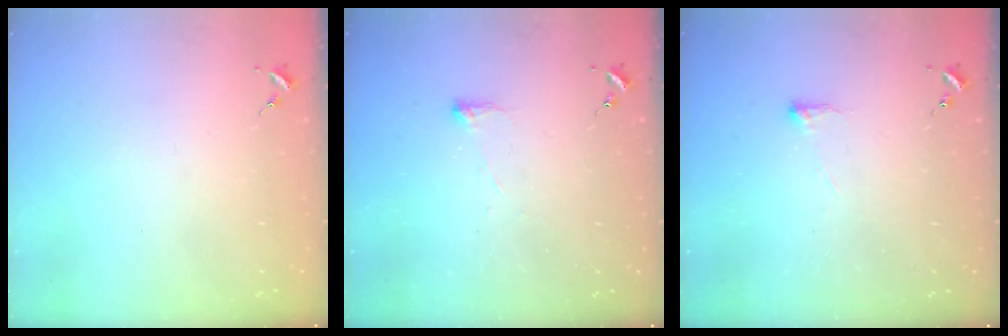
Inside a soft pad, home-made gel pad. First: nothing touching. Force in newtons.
{"total": 2.8, "press": 2.7, "slide": 0.7}
{"total": 3.3, "press": 3.2, "slide": 0.5}